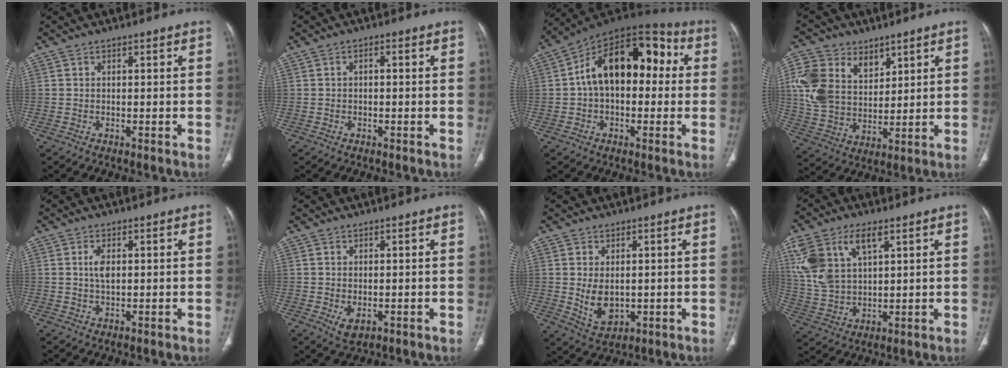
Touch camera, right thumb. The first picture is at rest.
{"total": 0.8, "force": [-0.1, 0.5, 0.6], "torque": [-0.008, 0.005, -0.004]}
{"total": 18.5, "force": [2.1, 11.2, 14.6], "torque": [-0.195, 0.053, 0.023]}
{"total": 14.7, "force": [5.8, 10.8, 8.2], "torque": [-0.148, -0.016, 0.121]}
{"total": 3.1, "force": [0.6, 1.6, 2.6], "torque": [-0.049, -0.002, 0.011]}
{"total": 3.0, "force": [-0.6, 1.9, 2.3], "torque": [-0.040, -0.006, 0.000]}
{"total": 6.4, "force": [0.1, 4.2, 4.9], "torque": [-0.076, -0.013, 0.020]}
{"total": 14.0, "force": [6.0, 7.6, 10.0], "torque": [-0.214, -0.005, 0.127]}